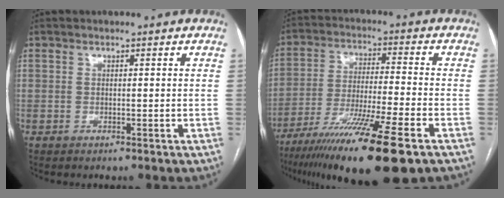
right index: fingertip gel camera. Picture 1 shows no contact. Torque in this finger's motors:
{"motor_torque": [1.59, -0.56, 1.05, 0.21]}